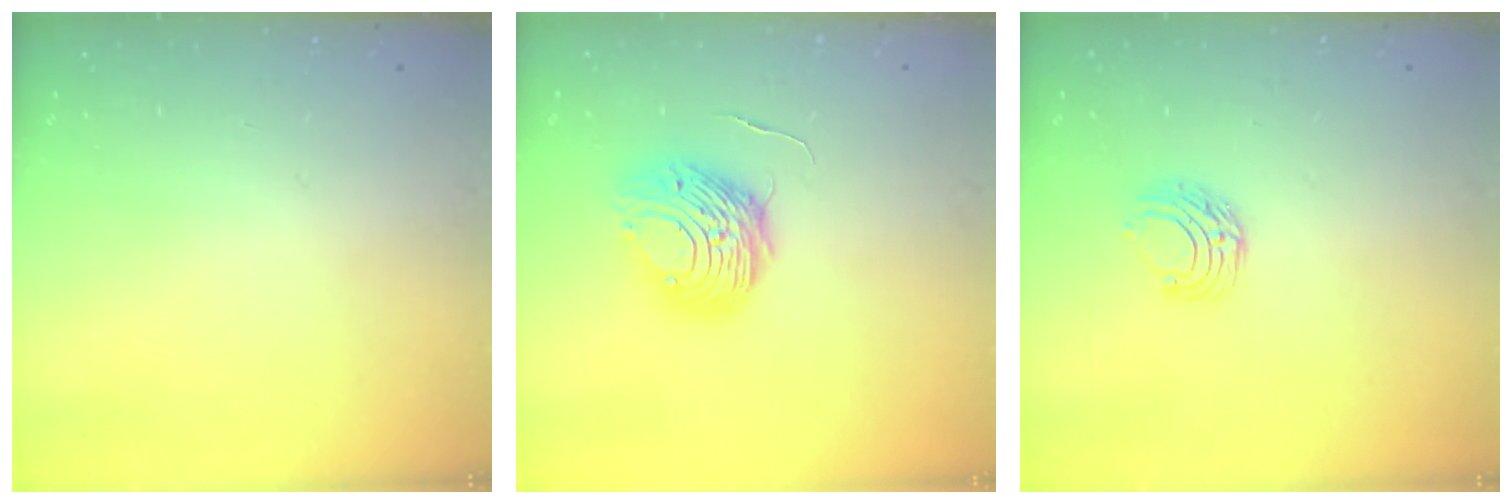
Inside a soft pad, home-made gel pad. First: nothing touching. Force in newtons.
{"total": 9.7, "press": 9.6, "slide": 1.1}
{"total": 6.7, "press": 6.7, "slide": 0.7}